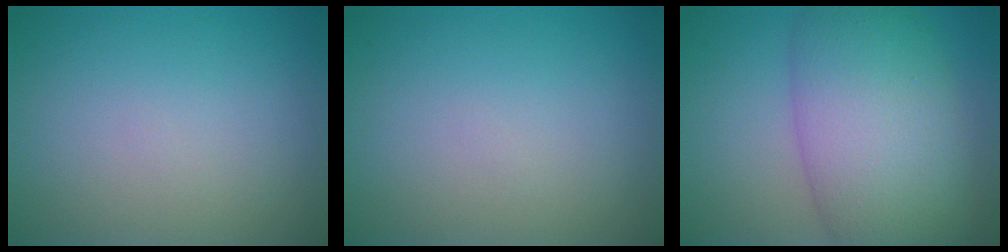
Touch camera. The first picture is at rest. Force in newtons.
{"total": 0.0}
{"total": 10.1, "press": 10.1, "slide": 0.3}